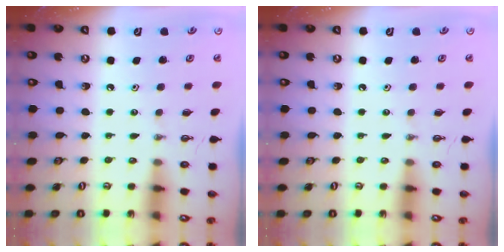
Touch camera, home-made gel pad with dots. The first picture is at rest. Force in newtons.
{"total": 0.0}